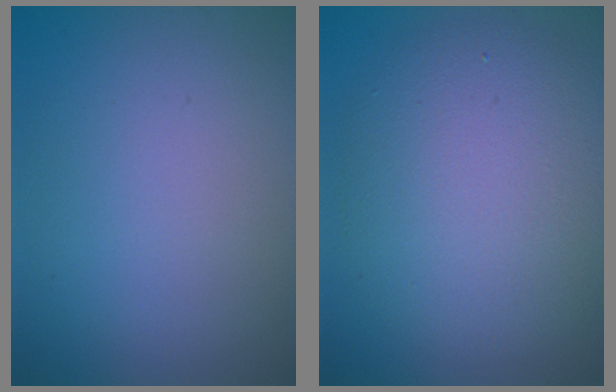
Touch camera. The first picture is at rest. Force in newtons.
{"total": 7.7, "press": 7.7, "slide": 0.8}